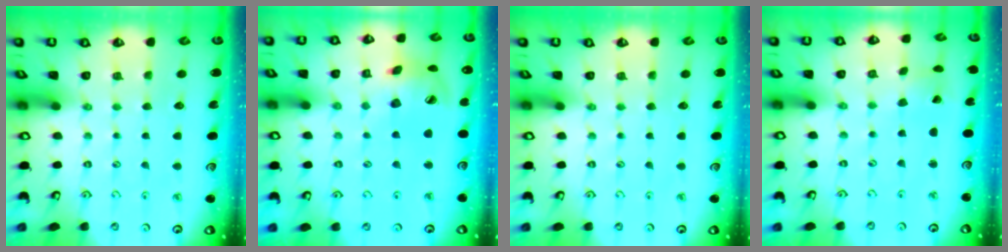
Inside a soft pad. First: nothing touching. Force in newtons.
{"total": 14.9, "press": 14.7, "slide": 2.5}
{"total": 0.0}
{"total": 2.1, "press": 2.1, "slide": 0.3}